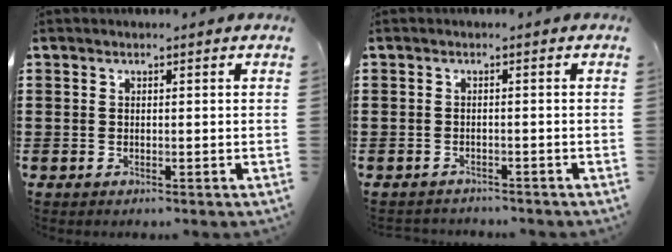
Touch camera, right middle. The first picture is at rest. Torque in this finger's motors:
{"motor_torque": [-0.06, 0.29, -0.08, -0.03]}